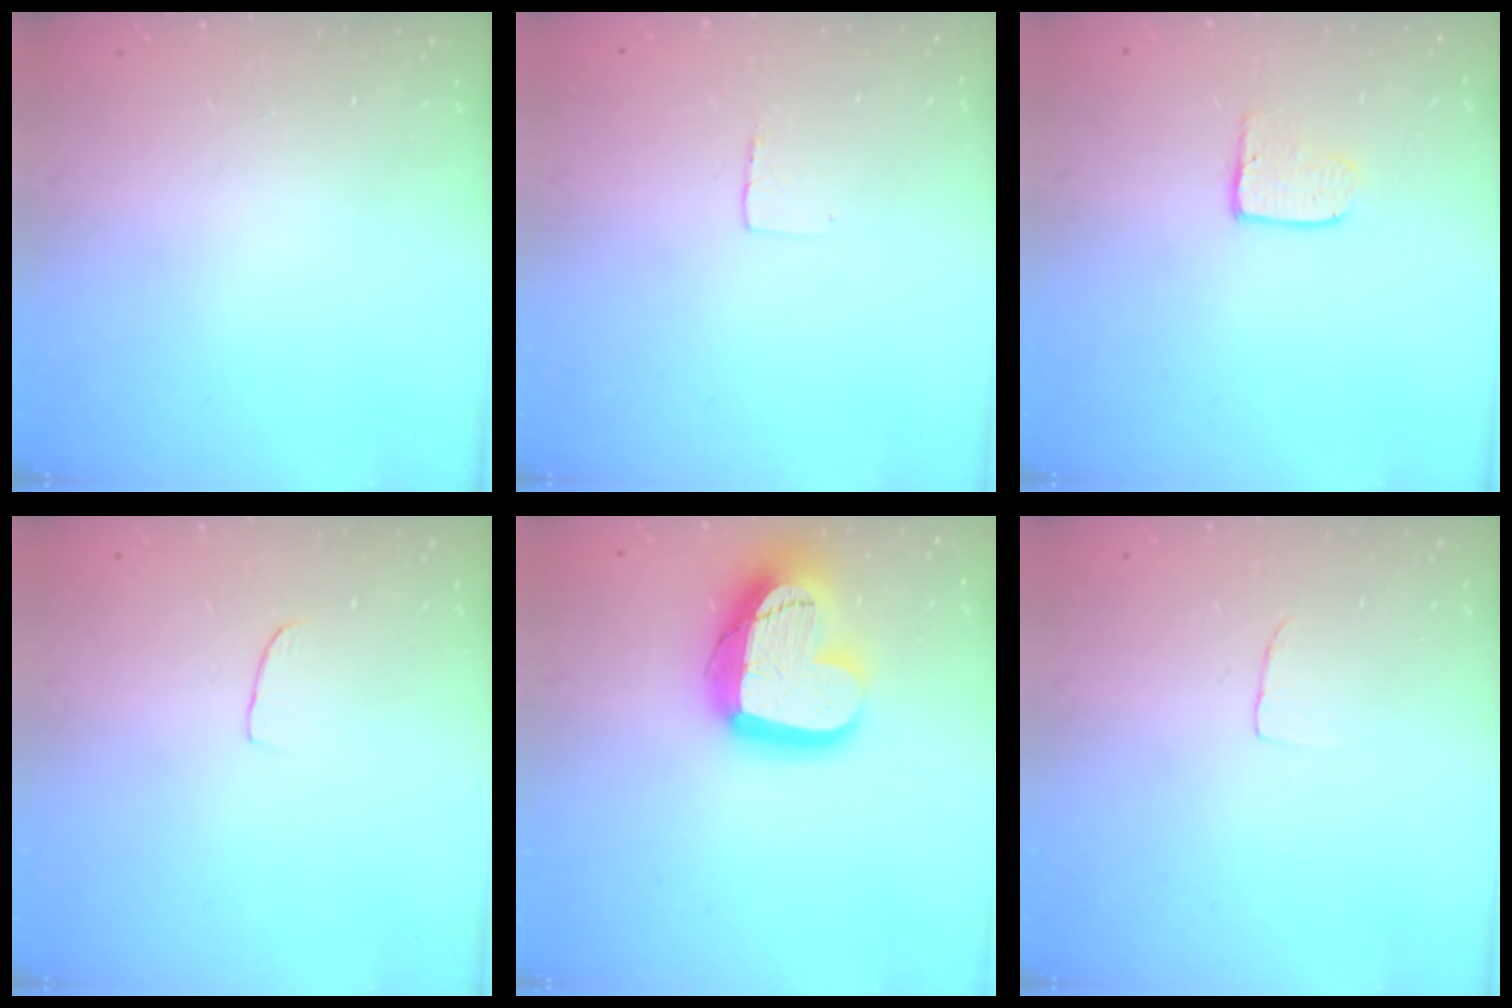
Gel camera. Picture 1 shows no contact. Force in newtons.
{"total": 3.0, "press": 3.0, "slide": 0.2}
{"total": 4.0, "press": 4.0, "slide": 0.4}
{"total": 2.6, "press": 2.6, "slide": 0.2}
{"total": 19.5, "press": 19.4, "slide": 1.4}
{"total": 3.1, "press": 3.0, "slide": 0.3}